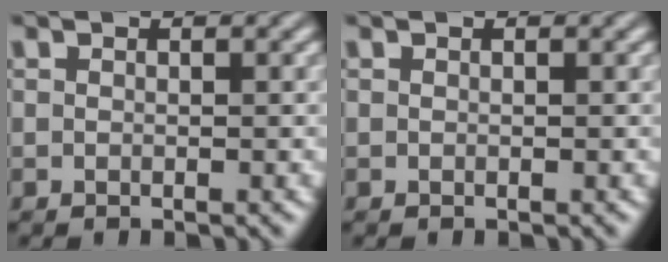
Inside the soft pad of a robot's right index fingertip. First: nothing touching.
{"total": 0.0}